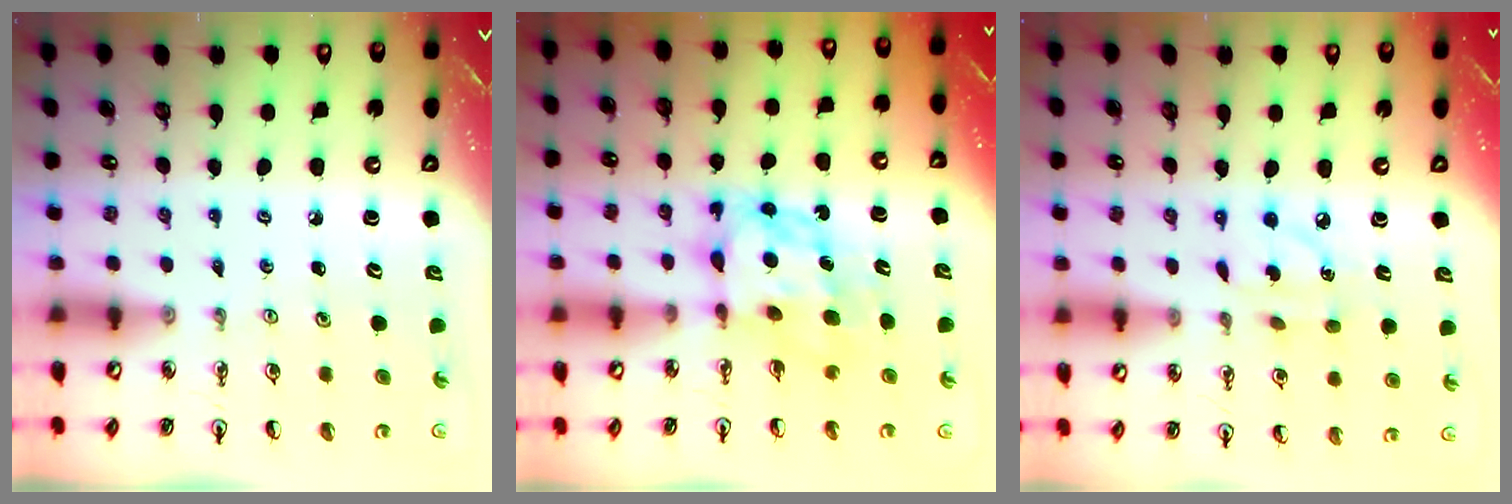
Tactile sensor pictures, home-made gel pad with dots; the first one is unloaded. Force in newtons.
{"total": 7.4, "press": 7.4, "slide": 0.7}
{"total": 5.3, "press": 5.3, "slide": 0.3}